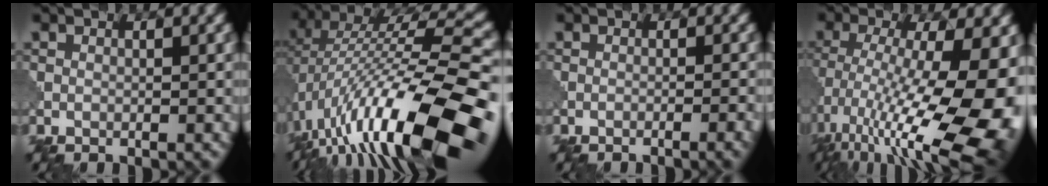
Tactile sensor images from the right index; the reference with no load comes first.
{"total": 15.8, "force": [-5.0, 5.1, 14.1], "torque": [-0.232, 0.023, -0.089]}
{"total": 2.7, "force": [-1.6, 0.7, 2.1], "torque": [-0.020, 0.010, -0.030]}
{"total": 16.9, "force": [-5.9, 6.1, 14.6], "torque": [-0.253, -0.009, -0.089]}